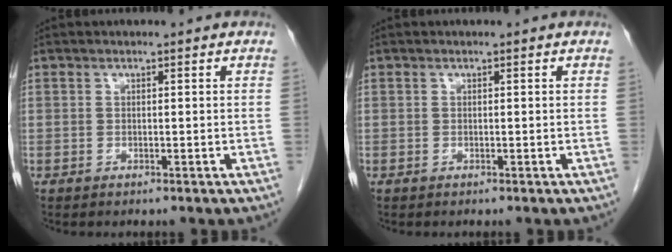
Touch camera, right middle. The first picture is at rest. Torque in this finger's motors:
{"motor_torque": [-0.26, -0.12, -0.02, -0.01]}